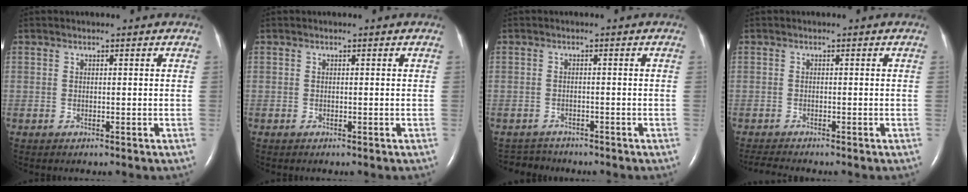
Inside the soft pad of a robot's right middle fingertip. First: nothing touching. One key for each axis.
{"total": 0.0}
{"total": 3.1, "fx": -2.9, "fy": 0.8, "fz": -0.7, "tx": 0.007, "ty": -0.009, "tz": -0.049}
{"total": 2.4, "fx": -2.3, "fy": -0.4, "fz": 0.6, "tx": -0.017, "ty": -0.014, "tz": -0.040}